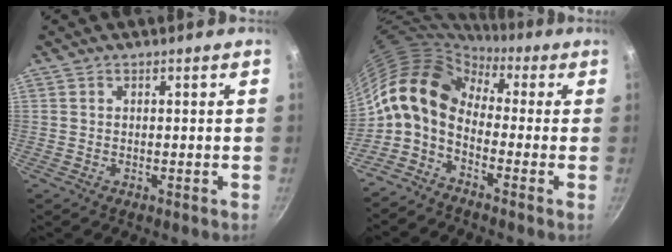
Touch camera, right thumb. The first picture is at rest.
{"total": 11.7, "force": [0.5, 7.5, 9.0], "torque": [-0.151, 0.026, -0.014]}